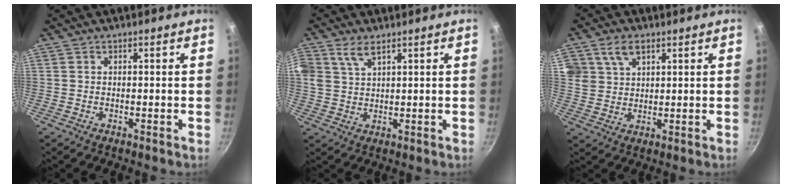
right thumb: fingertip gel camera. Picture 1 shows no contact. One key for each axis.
{"total": 5.1, "fx": 3.0, "fy": 2.5, "fz": 3.3, "tx": -0.062, "ty": -0.003, "tz": 0.063}
{"total": 6.3, "fx": 3.3, "fy": 4.1, "fz": 3.4, "tx": -0.050, "ty": -0.006, "tz": 0.066}